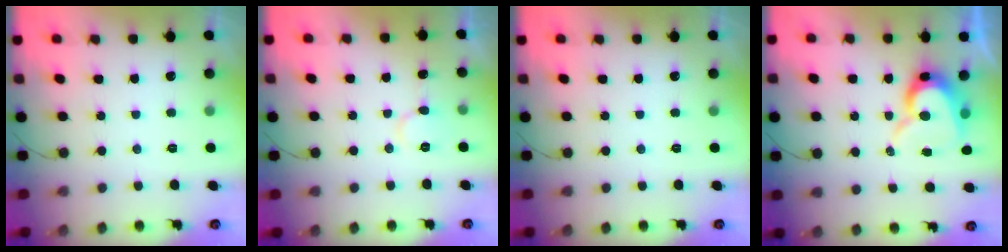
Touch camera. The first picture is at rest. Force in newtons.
{"total": 6.6, "press": 6.6, "slide": 0.4}
{"total": 0.0}
{"total": 11.4, "press": 11.4, "slide": 1.1}